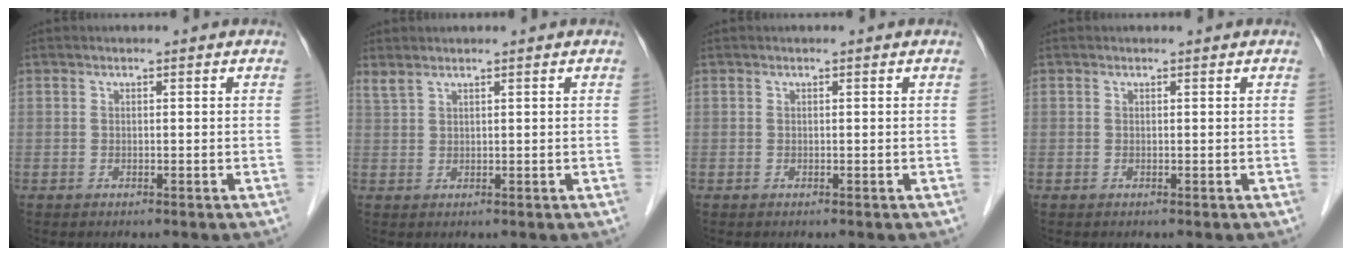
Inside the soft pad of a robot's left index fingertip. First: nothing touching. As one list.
[{"total": 1.5, "force": [1.4, 0.2, 0.6], "torque": [-0.017, 0.008, 0.036]}, {"total": 0.0}, {"total": 0.0}]